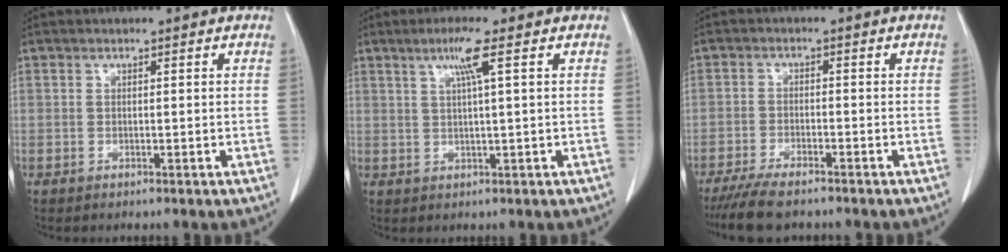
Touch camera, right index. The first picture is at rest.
{"total": 4.2, "force": [1.8, -0.8, 3.7], "torque": [-0.075, 0.000, 0.034]}
{"total": 6.8, "force": [-5.6, 1.2, 3.6], "torque": [-0.063, -0.017, -0.092]}